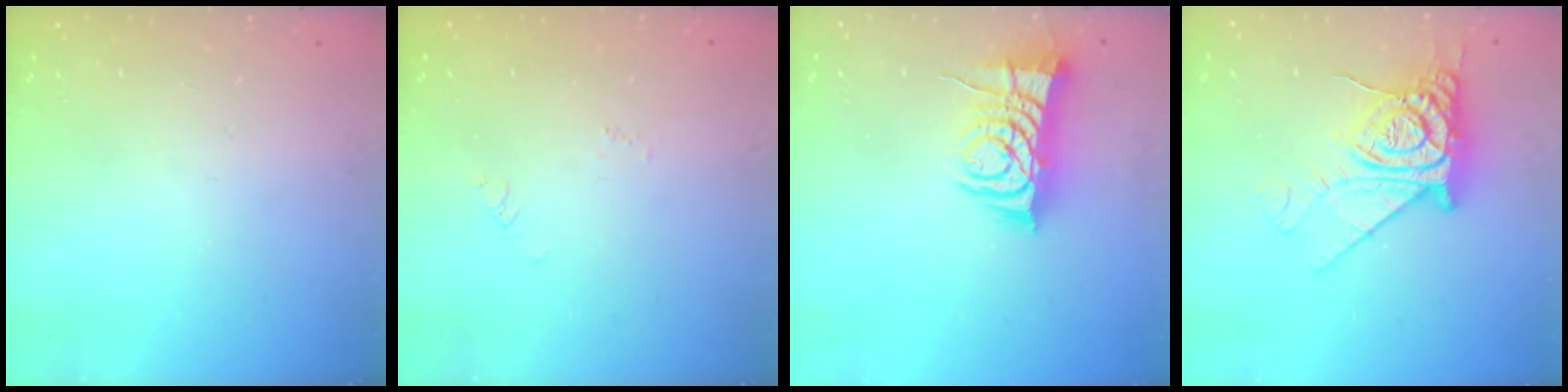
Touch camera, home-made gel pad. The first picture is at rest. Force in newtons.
{"total": 2.7, "press": 2.7, "slide": 0.2}
{"total": 9.2, "press": 9.1, "slide": 1.1}
{"total": 14.4, "press": 14.4, "slide": 1.3}